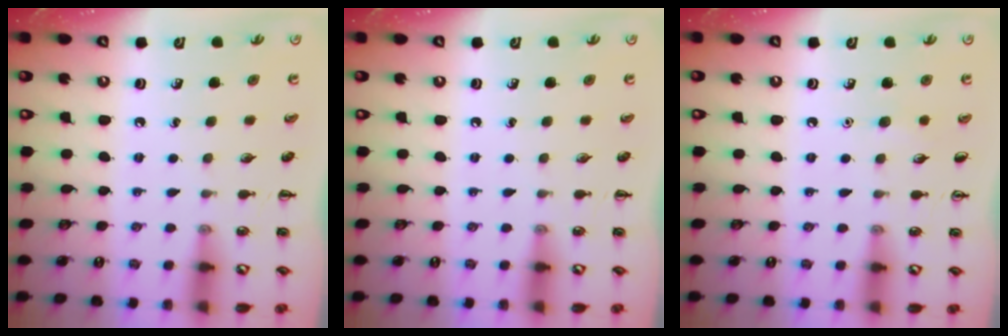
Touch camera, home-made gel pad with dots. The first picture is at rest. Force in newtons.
{"total": 0.0}
{"total": 3.7, "press": 3.5, "slide": 1.1}